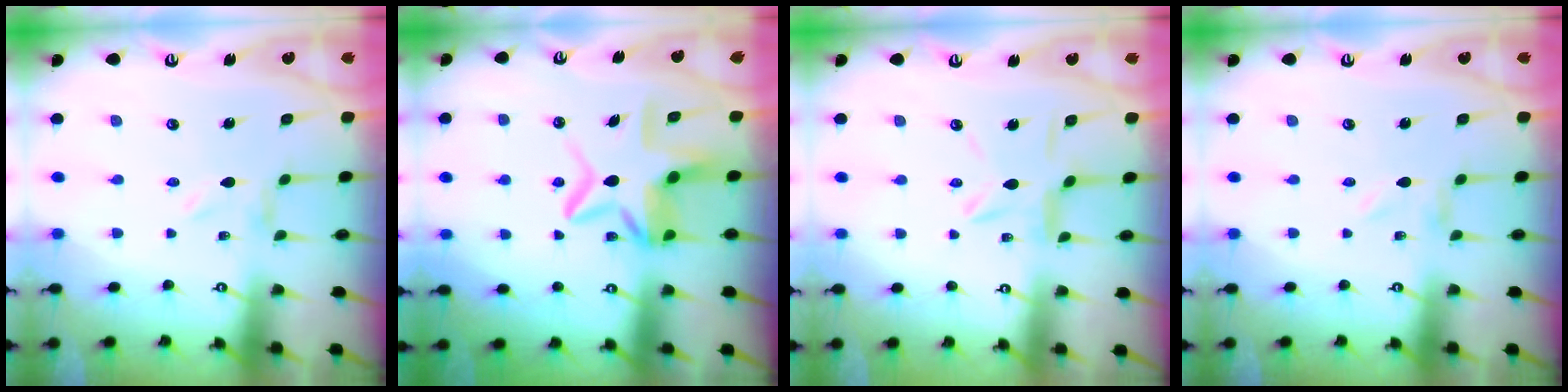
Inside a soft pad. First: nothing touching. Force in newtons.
{"total": 11.5, "press": 11.3, "slide": 1.8}
{"total": 6.8, "press": 6.8, "slide": 0.7}
{"total": 0.0}